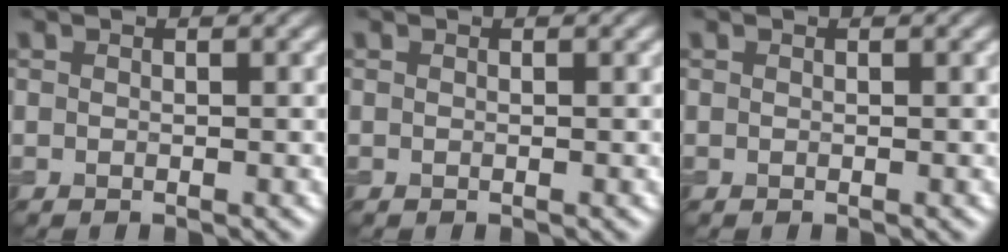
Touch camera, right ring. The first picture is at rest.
{"total": 0.0}
{"total": 0.0}